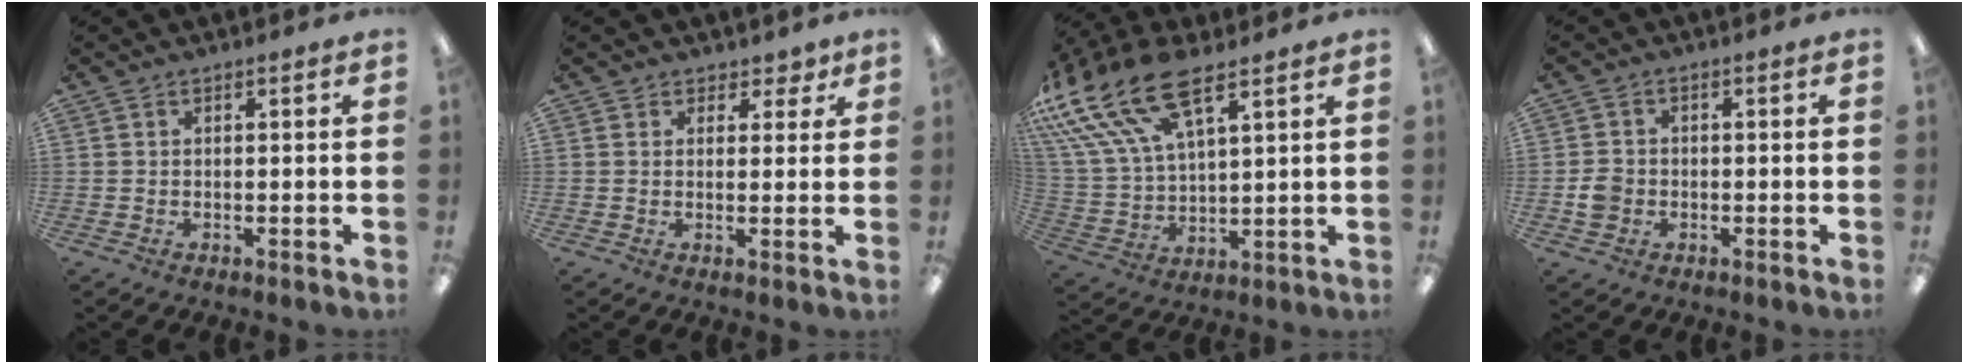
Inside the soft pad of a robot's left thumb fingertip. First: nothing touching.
{"total": 3.3, "force": [2.2, 2.5, 0.4], "torque": [0.011, -0.008, 0.036]}
{"total": 20.7, "force": [12.8, 8.9, 13.6], "torque": [-0.312, -0.064, 0.229]}
{"total": 3.4, "force": [-0.8, 2.9, 1.6], "torque": [-0.018, 0.004, -0.016]}